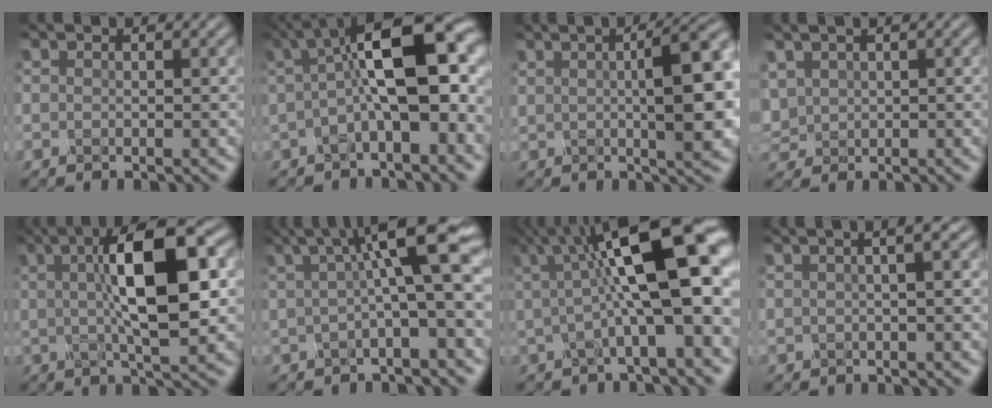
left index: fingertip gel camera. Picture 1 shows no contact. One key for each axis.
{"total": 10.4, "fx": 1.0, "fy": 3.6, "fz": 9.7, "tx": -0.148, "ty": 0.025, "tz": 0.007}
{"total": 8.1, "fx": 1.4, "fy": 2.3, "fz": 7.7, "tx": -0.097, "ty": 0.013, "tz": 0.023}
{"total": 2.3, "fx": 0.9, "fy": 1.9, "fz": 0.9, "tx": -0.030, "ty": 0.002, "tz": 0.020}
{"total": 10.6, "fx": 2.2, "fy": 3.0, "fz": 9.9, "tx": -0.147, "ty": 0.015, "tz": 0.033}
{"total": 8.2, "fx": 2.1, "fy": 1.7, "fz": 7.8, "tx": -0.105, "ty": 0.023, "tz": 0.023}
{"total": 12.1, "fx": 2.4, "fy": 3.2, "fz": 11.5, "tx": -0.165, "ty": 0.024, "tz": 0.032}
{"total": 3.1, "fx": 1.1, "fy": 1.0, "fz": 2.7, "tx": -0.024, "ty": 0.016, "tz": 0.002}